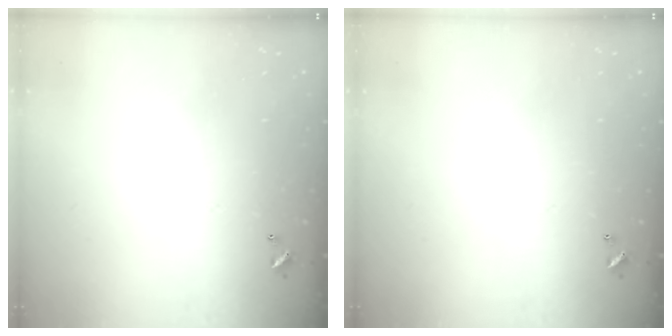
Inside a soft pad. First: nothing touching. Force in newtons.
{"total": 0.0}